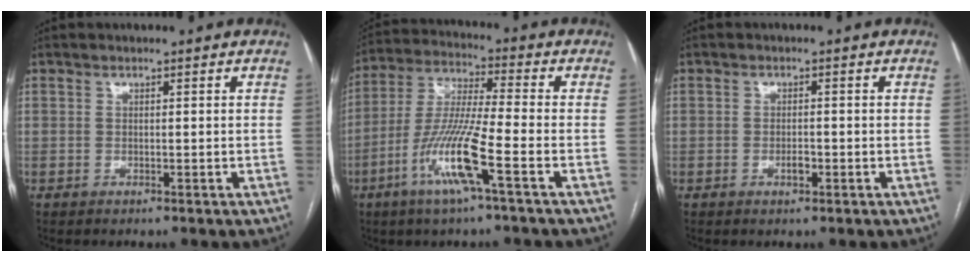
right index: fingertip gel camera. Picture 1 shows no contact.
{"total": 12.1, "force": [-5.1, -0.1, 11.0], "torque": [-0.226, -0.010, -0.103]}
{"total": 1.8, "force": [-0.7, 0.7, 1.4], "torque": [-0.026, 0.002, -0.010]}